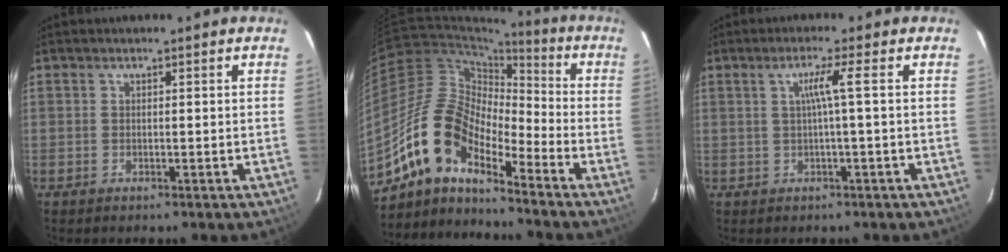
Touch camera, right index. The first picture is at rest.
{"total": 13.3, "force": [-10.0, 5.1, 7.2], "torque": [-0.122, 0.012, -0.206]}
{"total": 3.2, "force": [0.1, -1.1, 3.0], "torque": [-0.055, -0.002, 0.003]}